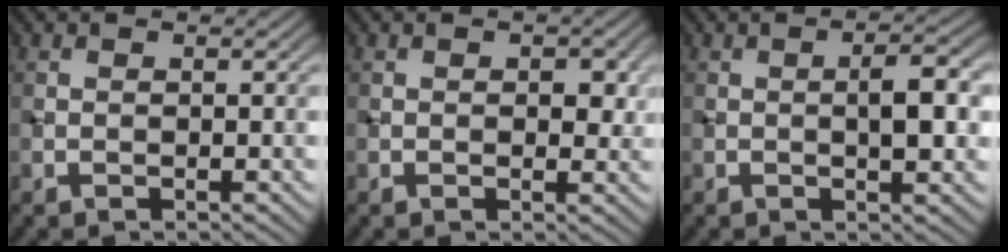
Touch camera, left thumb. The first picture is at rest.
{"total": 2.2, "force": [0.2, 1.3, 1.7], "torque": [-0.022, -0.008, 0.004]}
{"total": 3.9, "force": [-0.2, 1.1, 3.8], "torque": [-0.060, 0.006, -0.008]}